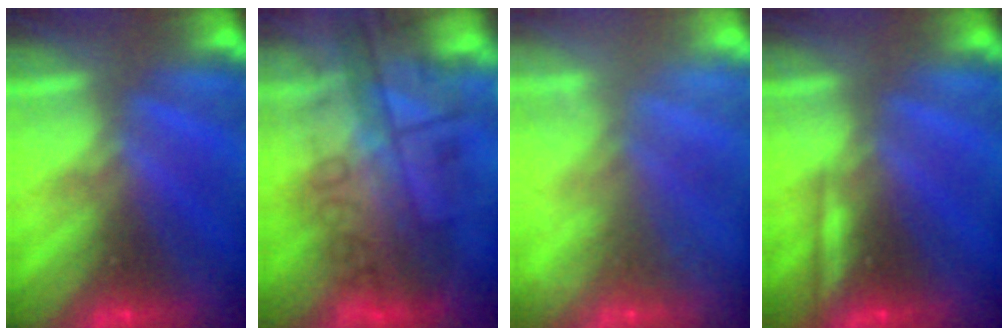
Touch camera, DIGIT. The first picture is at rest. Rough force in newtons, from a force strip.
{"total": 5.7}
{"total": 5.6}
{"total": 2.3}